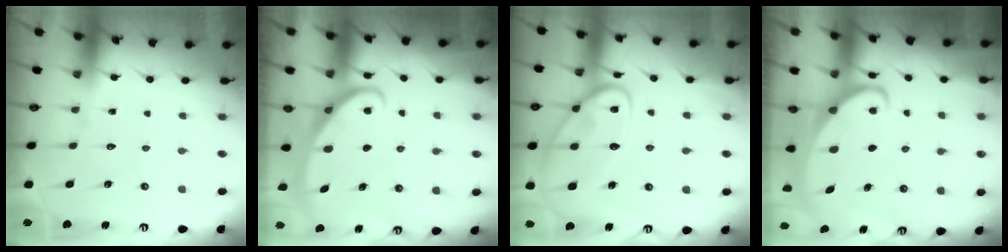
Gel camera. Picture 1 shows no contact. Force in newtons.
{"total": 2.8, "press": 2.8, "slide": 0.4}
{"total": 15.9, "press": 15.9, "slide": 1.1}
{"total": 2.8, "press": 2.7, "slide": 0.3}